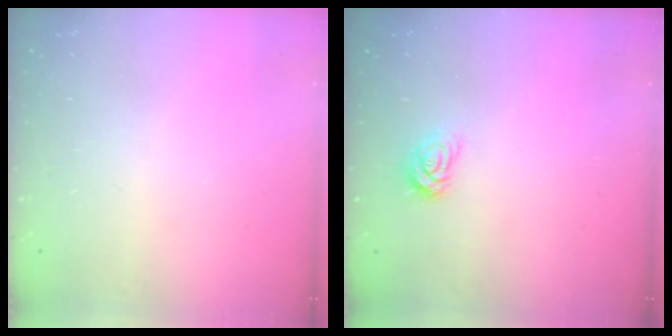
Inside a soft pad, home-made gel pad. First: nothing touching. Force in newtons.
{"total": 4.4, "press": 4.4, "slide": 0.6}